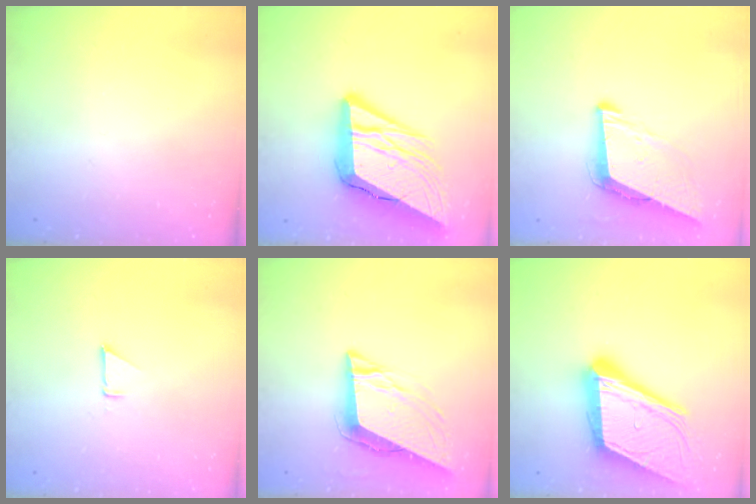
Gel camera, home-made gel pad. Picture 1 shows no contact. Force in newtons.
{"total": 18.2, "press": 18.0, "slide": 2.6}
{"total": 9.0, "press": 8.1, "slide": 3.8}
{"total": 1.9, "press": 1.9, "slide": 0.0}
{"total": 10.9, "press": 10.3, "slide": 3.4}
{"total": 24.2, "press": 23.8, "slide": 4.4}